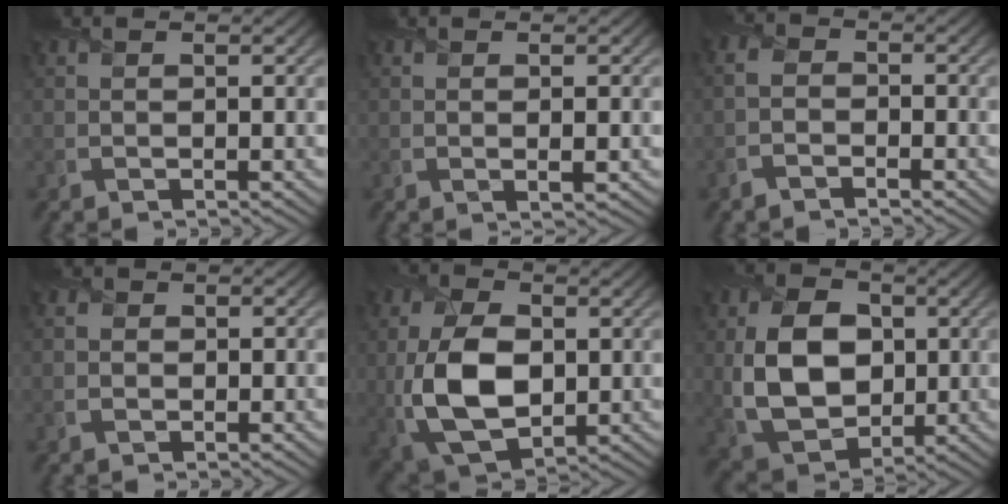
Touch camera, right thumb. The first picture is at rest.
{"total": 1.2, "force": [-0.1, 0.1, 1.2], "torque": [-0.023, -0.002, -0.002]}
{"total": 2.9, "force": [-2.0, 1.5, 1.6], "torque": [-0.037, -0.001, -0.052]}
{"total": 2.2, "force": [-0.6, 1.8, 1.1], "torque": [-0.022, 0.001, -0.015]}
{"total": 12.7, "force": [-0.9, 7.8, 9.9], "torque": [-0.234, -0.001, -0.018]}
{"total": 11.7, "force": [0.3, 8.5, 8.1], "torque": [-0.176, -0.005, 0.006]}